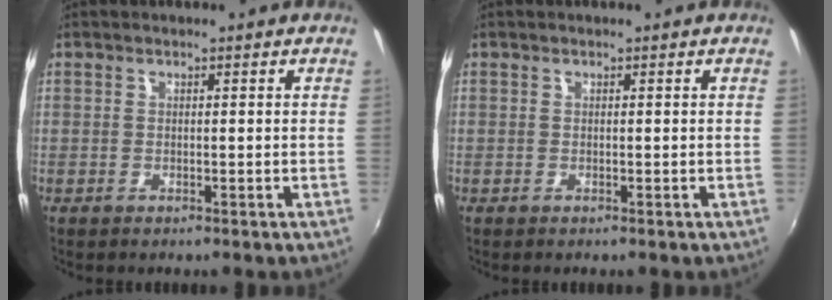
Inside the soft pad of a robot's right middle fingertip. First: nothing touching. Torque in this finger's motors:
{"motor_torque": [0.00, 0.00, 0.00, 0.00]}